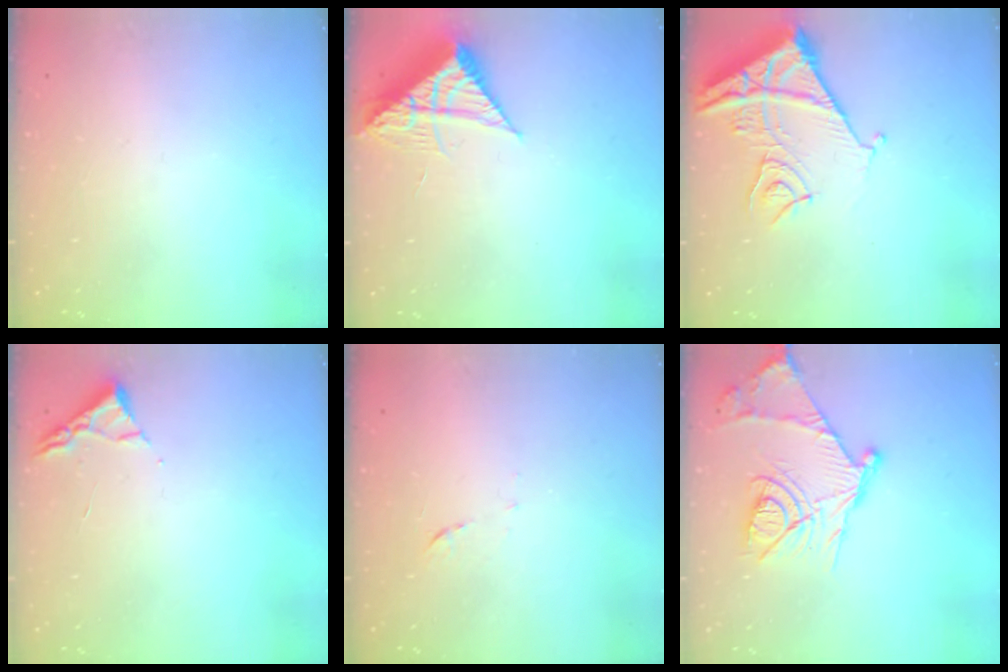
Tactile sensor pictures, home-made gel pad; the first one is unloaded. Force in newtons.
{"total": 8.8, "press": 8.8, "slide": 1.0}
{"total": 12.8, "press": 12.7, "slide": 1.6}
{"total": 3.0, "press": 2.9, "slide": 0.4}
{"total": 5.5, "press": 5.4, "slide": 0.4}
{"total": 17.6, "press": 17.6, "slide": 1.2}